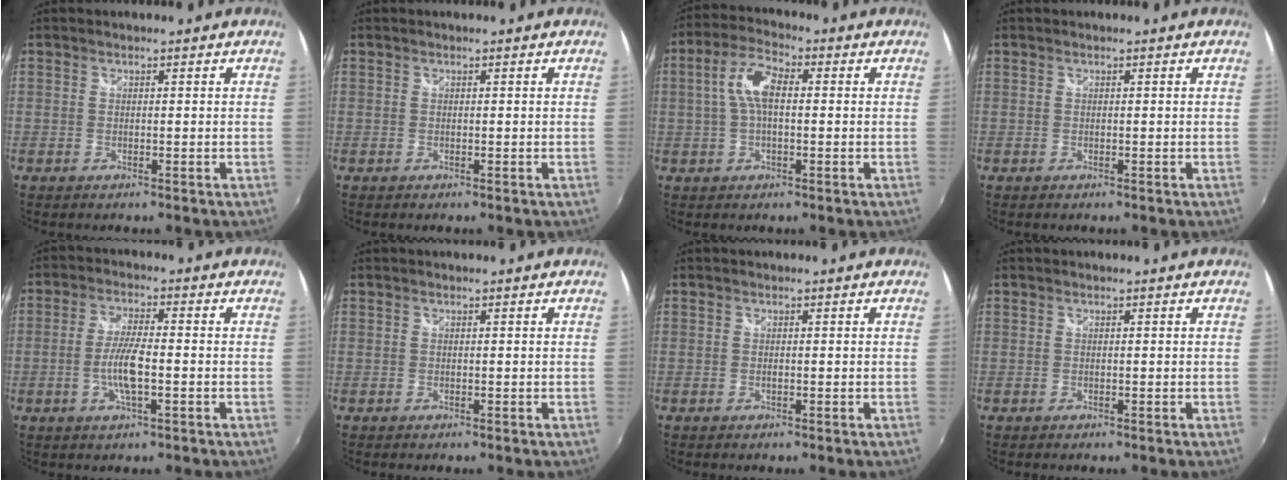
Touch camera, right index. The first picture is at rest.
{"total": 0.0}
{"total": 7.1, "force": [0.5, 3.1, 6.4], "torque": [-0.131, 0.018, 0.007]}
{"total": 0.0}
{"total": 6.5, "force": [-1.6, 1.1, 6.1], "torque": [-0.124, -0.001, -0.032]}
{"total": 0.0}
{"total": 0.0}
{"total": 0.0}